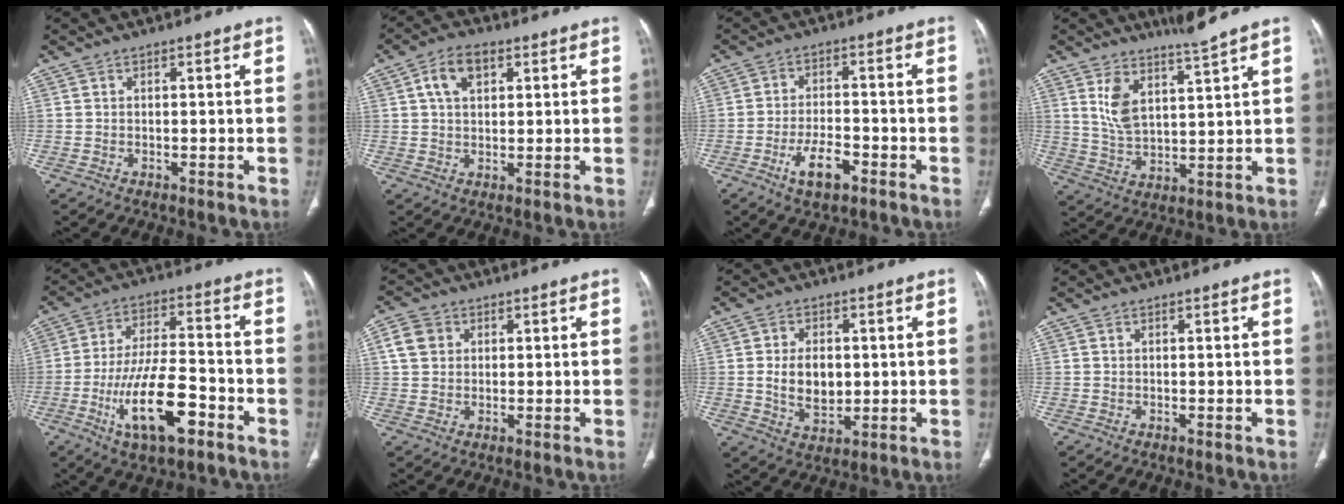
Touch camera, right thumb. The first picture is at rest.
{"total": 6.6, "force": [2.4, 4.1, 4.6], "torque": [-0.073, 0.006, 0.039]}
{"total": 7.0, "force": [-3.7, 3.1, 5.1], "torque": [-0.090, 0.018, -0.063]}
{"total": 7.6, "force": [5.5, 1.0, 5.1], "torque": [-0.096, -0.052, 0.114]}
{"total": 15.1, "force": [-6.5, 5.7, 12.4], "torque": [-0.222, 0.030, -0.110]}
{"total": 5.0, "force": [1.5, 4.2, 2.3], "torque": [-0.028, 0.002, 0.028]}
{"total": 8.4, "force": [0.3, 5.6, 6.2], "torque": [-0.087, -0.008, 0.012]}
{"total": 0.0}